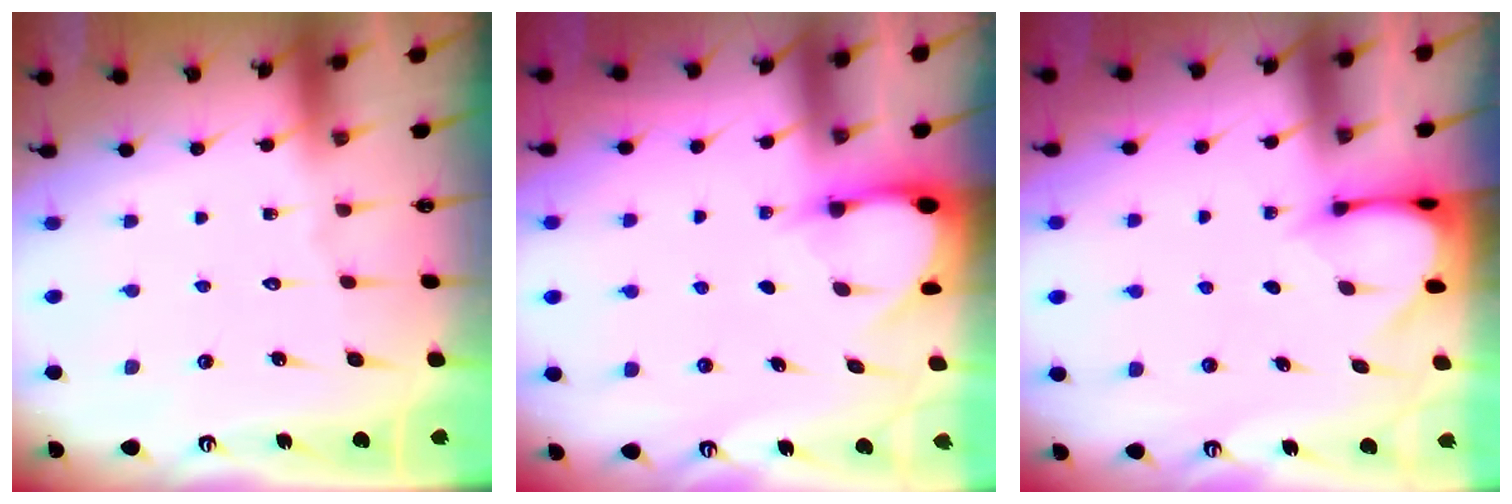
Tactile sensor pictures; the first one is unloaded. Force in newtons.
{"total": 2.9, "press": 2.9, "slide": 0.3}
{"total": 3.4, "press": 3.4, "slide": 0.3}